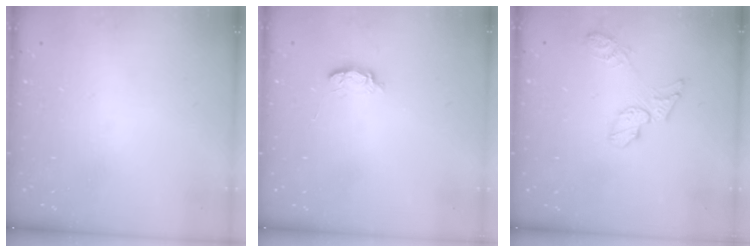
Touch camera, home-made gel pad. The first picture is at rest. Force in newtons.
{"total": 4.6, "press": 4.6, "slide": 0.5}
{"total": 7.3, "press": 7.3, "slide": 0.3}